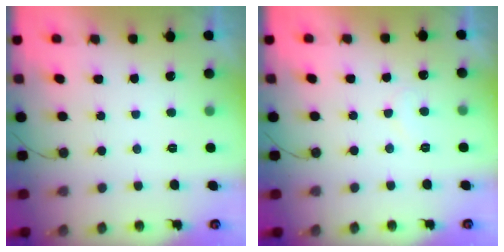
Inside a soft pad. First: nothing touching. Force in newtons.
{"total": 5.6, "press": 5.6, "slide": 0.4}